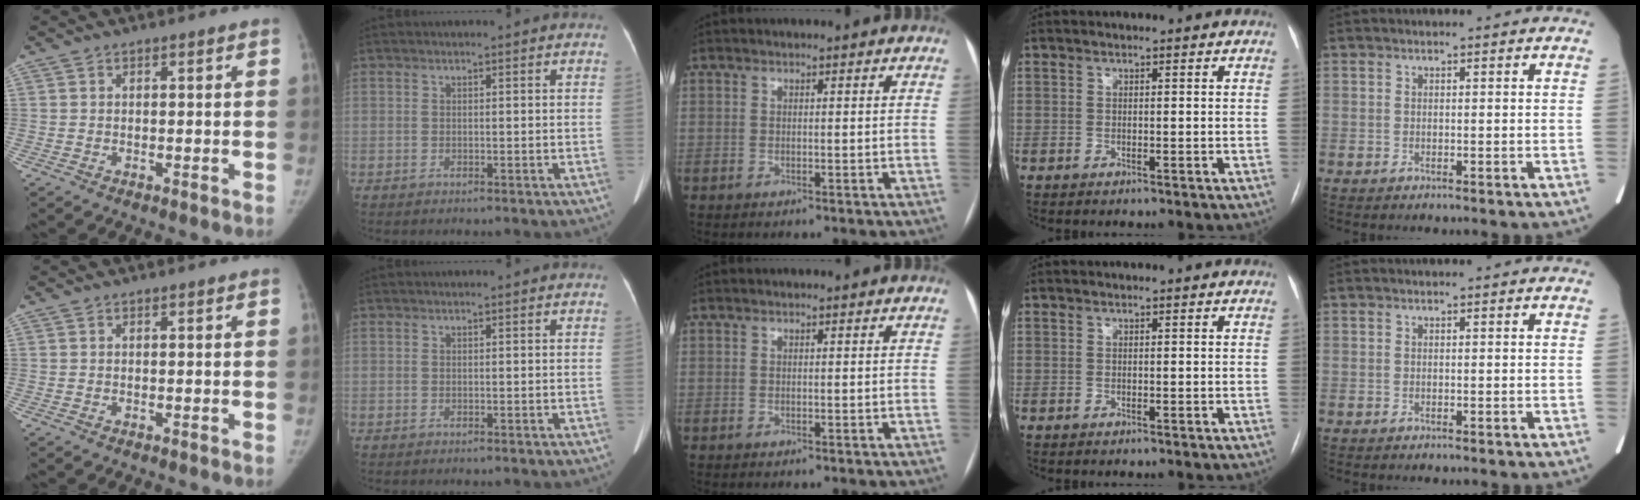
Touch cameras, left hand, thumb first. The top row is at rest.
{}